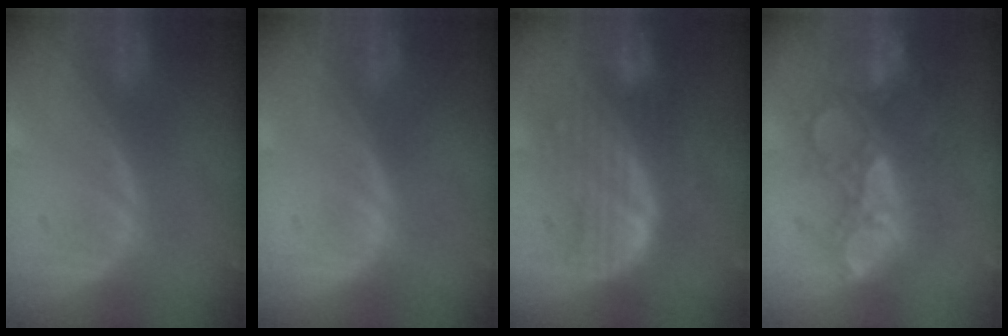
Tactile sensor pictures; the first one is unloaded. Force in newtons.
{"total": 0.0}
{"total": 8.9, "press": 8.3, "slide": 3.2}
{"total": 11.1, "press": 9.6, "slide": 5.5}